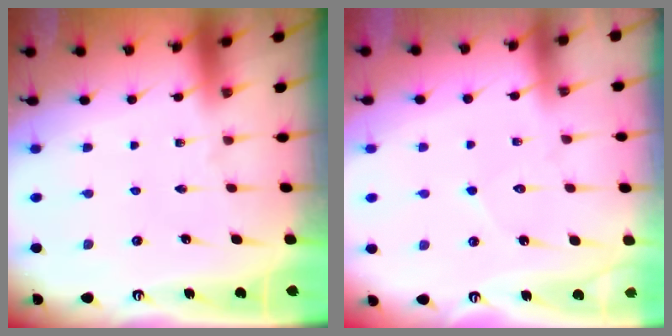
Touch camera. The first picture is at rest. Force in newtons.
{"total": 5.8, "press": 5.8, "slide": 0.5}